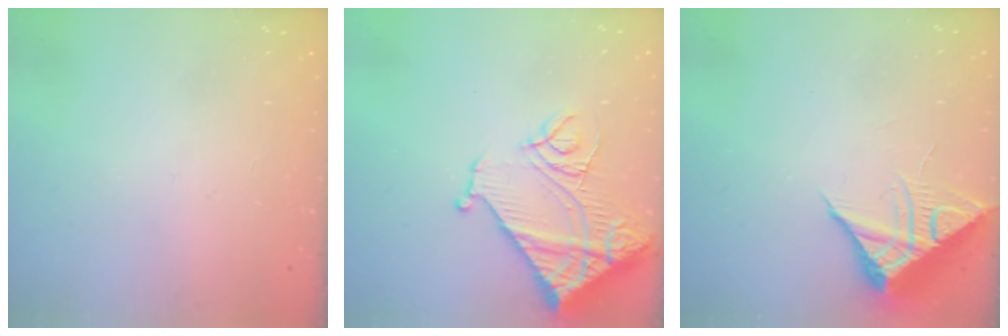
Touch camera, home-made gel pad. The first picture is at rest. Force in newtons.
{"total": 16.9, "press": 16.9, "slide": 1.6}
{"total": 9.7, "press": 9.7, "slide": 0.5}